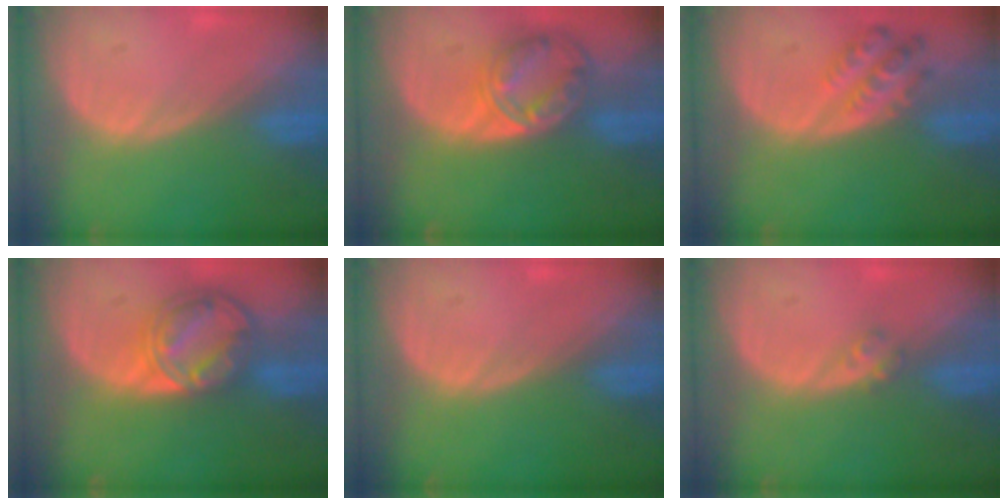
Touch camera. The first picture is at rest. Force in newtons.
{"total": 8.2, "press": 7.0, "slide": 4.3}
{"total": 4.9, "press": 4.9, "slide": 0.4}
{"total": 8.7, "press": 7.4, "slide": 4.6}
{"total": 0.0}
{"total": 1.6, "press": 1.4, "slide": 0.8}